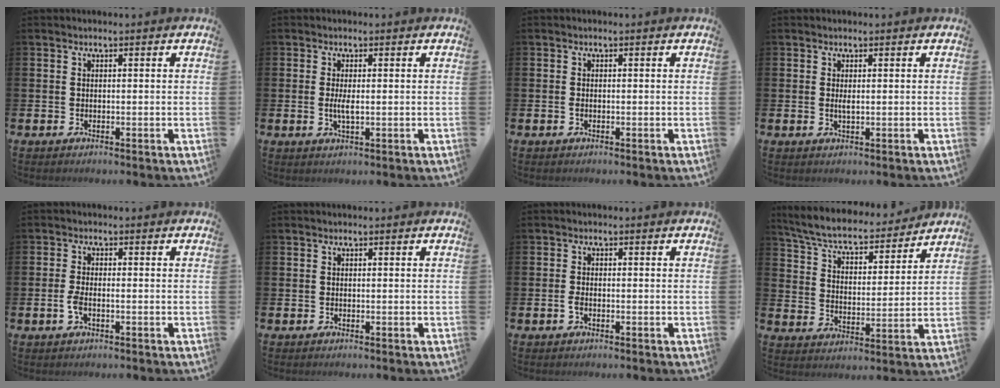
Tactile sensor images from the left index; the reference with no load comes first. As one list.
[{"total": 2.2, "force": [0.0, 0.7, 2.1], "torque": [-0.040, -0.001, -0.002]}, {"total": 0.6, "force": [-0.2, 0.3, 0.5], "torque": [-0.017, 0.005, -0.004]}, {"total": 1.0, "force": [0.2, 0.2, 1.0], "torque": [-0.019, 0.001, 0.002]}, {"total": 2.0, "force": [-0.7, 0.7, 1.7], "torque": [-0.031, 0.000, -0.013]}, {"total": 0.0}, {"total": 1.4, "force": [-0.5, 0.7, 1.1], "torque": [-0.029, 0.004, -0.009]}, {"total": 6.7, "force": [6.1, 1.5, 2.0], "torque": [-0.078, -0.049, 0.103]}]